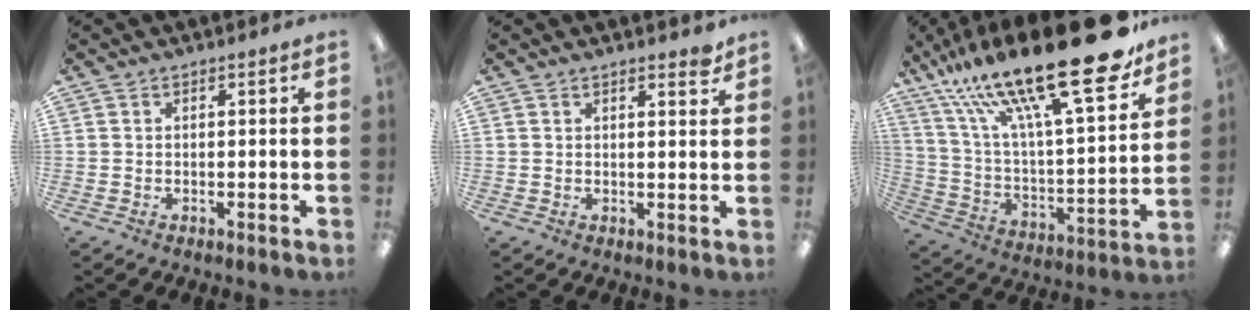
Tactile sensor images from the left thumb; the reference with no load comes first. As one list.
[{"total": 2.0, "force": [1.8, 0.4, 0.8], "torque": [-0.001, -0.010, 0.029]}, {"total": 30.4, "force": [20.2, 8.2, 21.2], "torque": [-0.341, -0.131, 0.334]}]